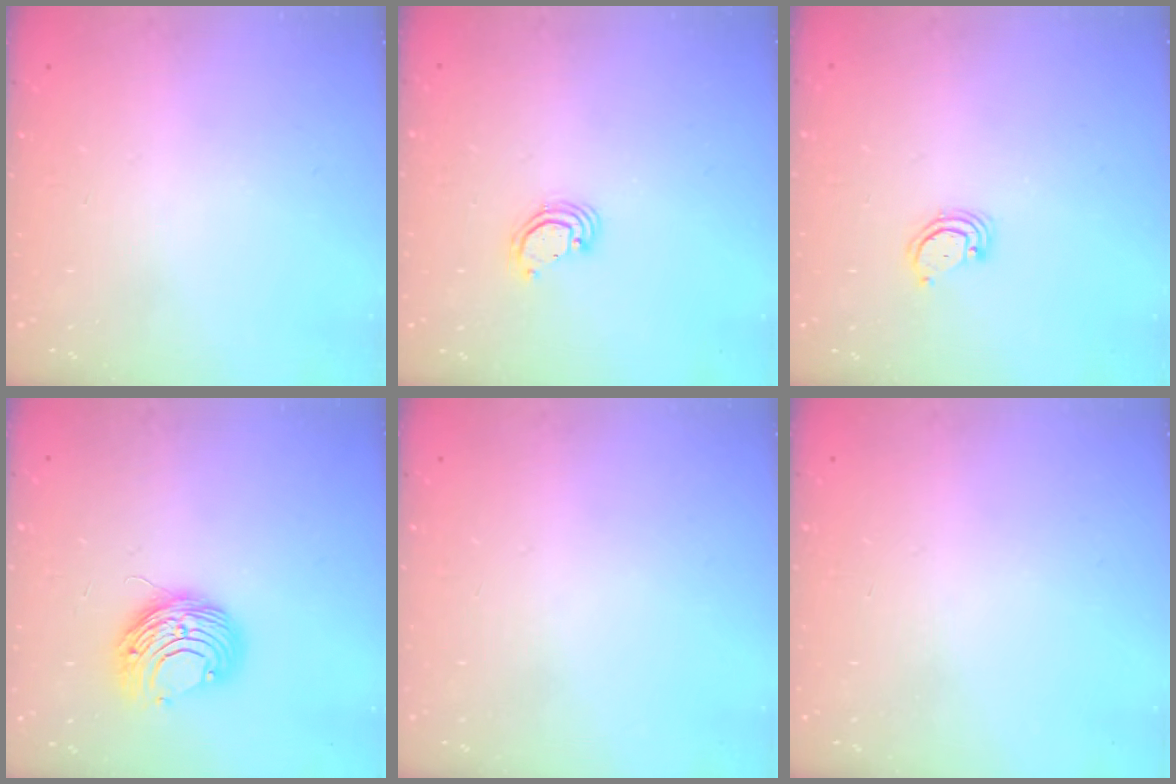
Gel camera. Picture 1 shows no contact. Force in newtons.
{"total": 3.6, "press": 3.6, "slide": 0.3}
{"total": 2.9, "press": 2.9, "slide": 0.2}
{"total": 8.8, "press": 8.8, "slide": 0.3}
{"total": 0.0}
{"total": 0.0}